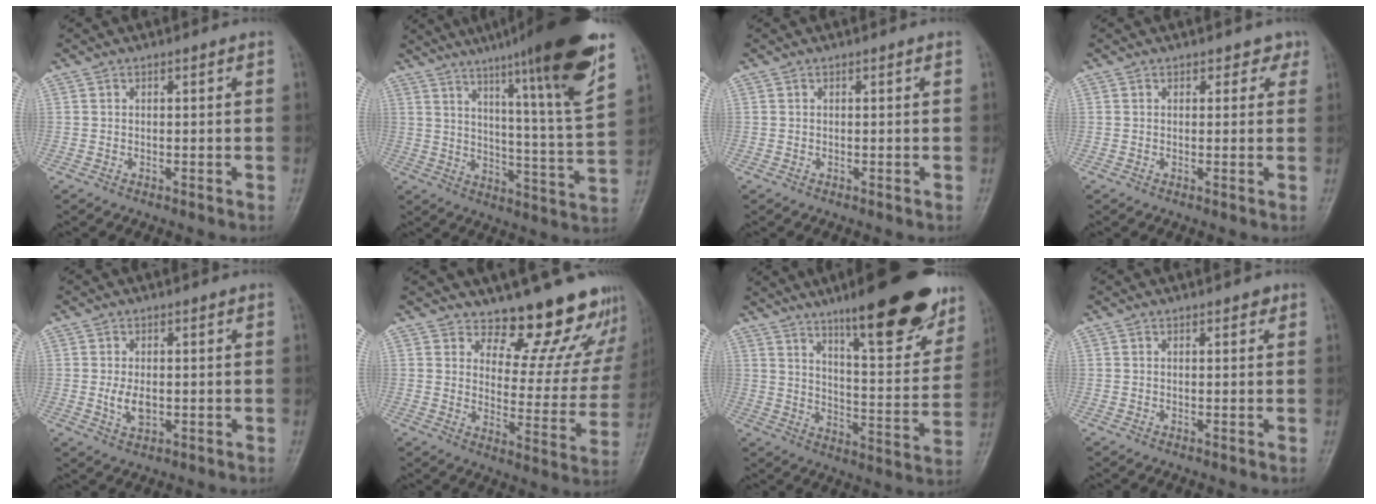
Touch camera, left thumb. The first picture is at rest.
{"total": 22.7, "force": [14.5, 1.0, 17.4], "torque": [-0.237, -0.059, 0.210]}
{"total": 0.0}
{"total": 2.1, "force": [1.3, 1.6, 0.4], "torque": [0.025, -0.004, 0.009]}
{"total": 4.1, "force": [-0.3, 2.6, 3.2], "torque": [-0.054, -0.006, -0.001]}
{"total": 16.3, "force": [14.5, 6.1, 4.3], "torque": [0.009, -0.124, 0.175]}
{"total": 23.5, "force": [15.1, 6.1, 17.0], "torque": [-0.199, -0.062, 0.225]}
{"total": 1.4, "force": [0.8, 0.8, 0.7], "torque": [0.004, -0.002, 0.007]}